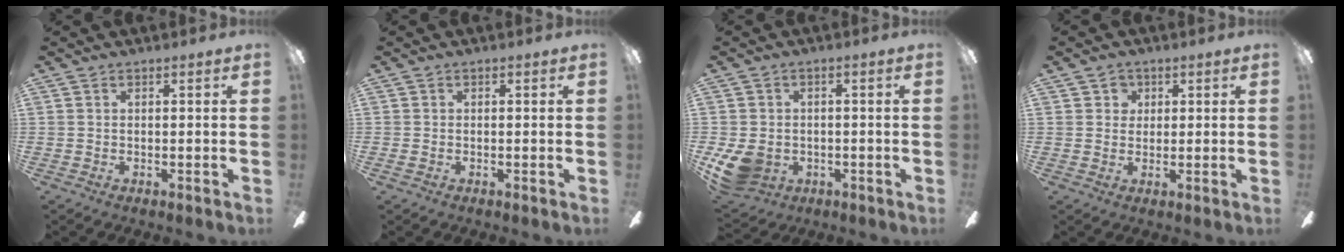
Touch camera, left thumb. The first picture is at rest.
{"total": 0.6, "force": [-0.3, 0.5, 0.1], "torque": [0.001, 0.004, -0.007]}
{"total": 9.1, "force": [-3.1, 7.2, 4.7], "torque": [-0.103, 0.014, -0.058]}
{"total": 3.4, "force": [1.7, 3.0, 0.6], "torque": [-0.006, 0.003, 0.025]}